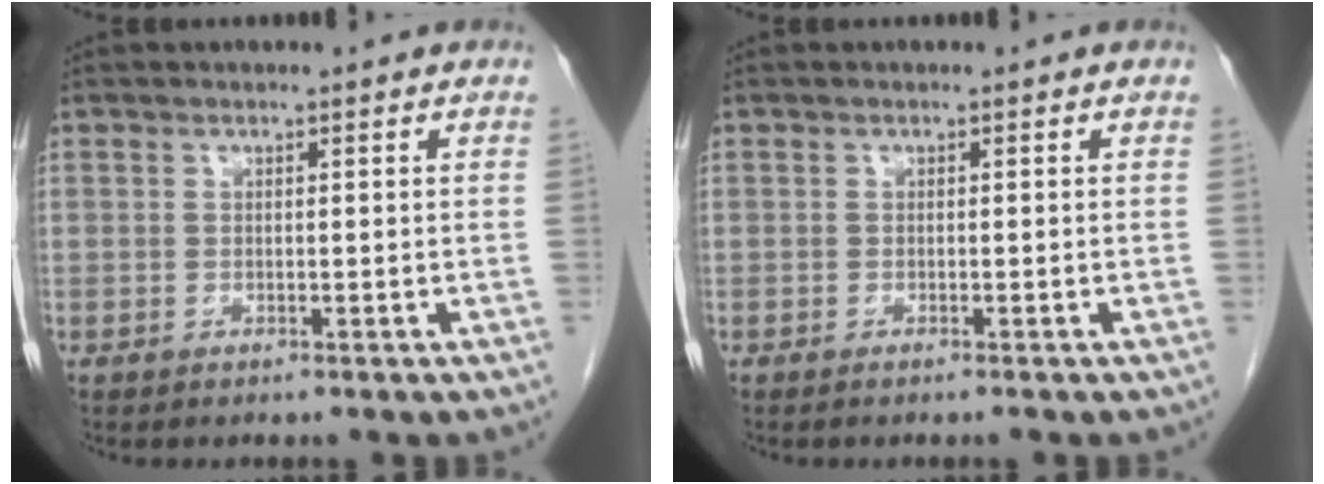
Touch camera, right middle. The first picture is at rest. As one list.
[{"total": 0.8, "force": [-0.7, -0.1, 0.4], "torque": [-0.006, 0.000, -0.011]}]